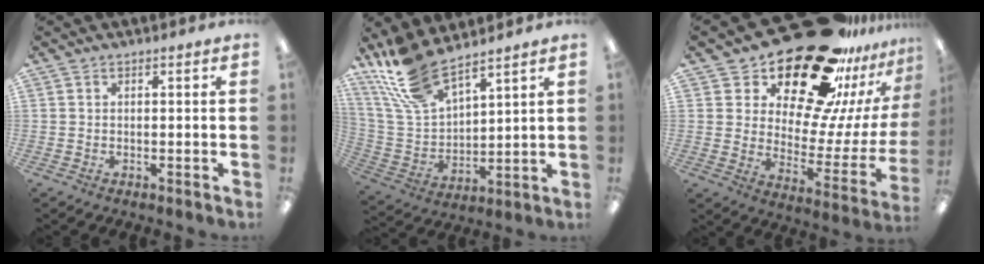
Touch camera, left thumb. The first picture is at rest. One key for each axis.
{"total": 15.4, "fx": 12.1, "fy": 5.4, "fz": 7.8, "tx": -0.187, "ty": -0.056, "tz": 0.224}
{"total": 26.7, "fx": 20.2, "fy": 10.9, "fz": 13.5, "tx": -0.194, "ty": -0.145, "tz": 0.351}